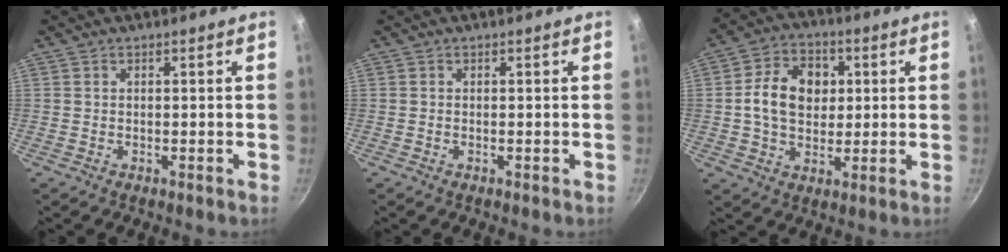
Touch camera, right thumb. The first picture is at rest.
{"total": 0.0}
{"total": 11.8, "force": [1.5, 8.9, 7.5], "torque": [-0.104, 0.011, 0.016]}